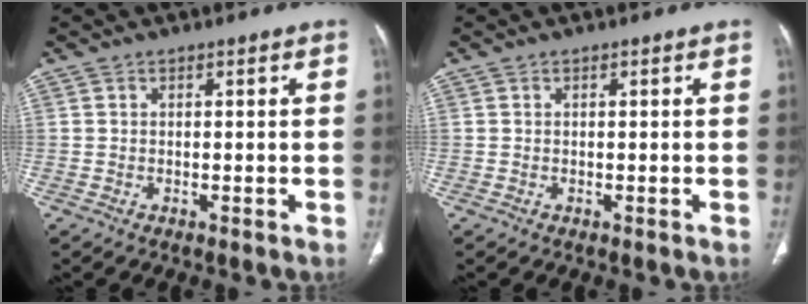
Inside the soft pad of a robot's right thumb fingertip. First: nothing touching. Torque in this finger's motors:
{"motor_torque": [0.00, 0.00, -0.26, 0.25, 0.00]}